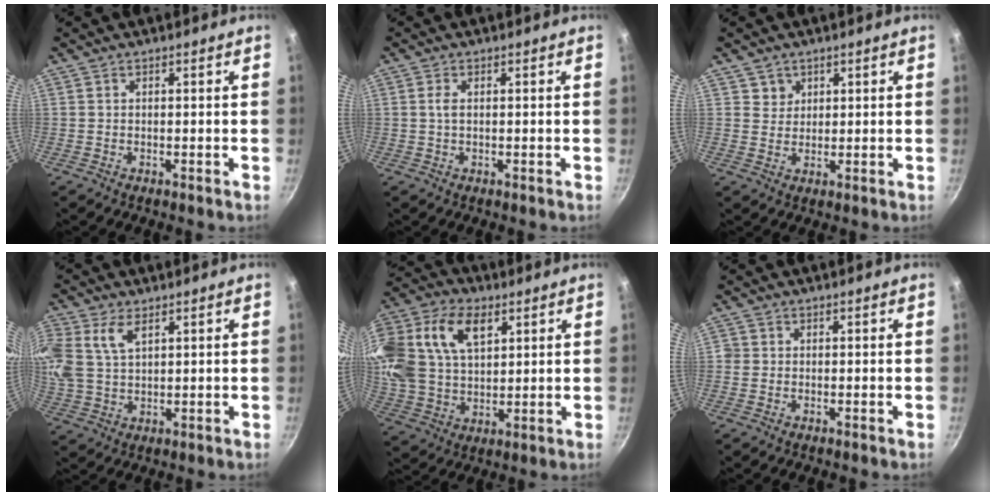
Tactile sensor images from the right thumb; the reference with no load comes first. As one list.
[{"total": 1.5, "force": [0.2, 0.8, 1.3], "torque": [-0.030, 0.001, 0.002]}, {"total": 2.7, "force": [1.7, 2.1, 0.0], "torque": [0.019, -0.011, 0.027]}, {"total": 12.9, "force": [5.2, 7.8, 8.9], "torque": [-0.230, 0.001, 0.106]}, {"total": 28.0, "force": [9.5, 18.3, 18.9], "torque": [-0.456, 0.049, 0.184]}, {"total": 1.3, "force": [0.0, 1.3, 0.3], "torque": [0.003, 0.003, -0.002]}]